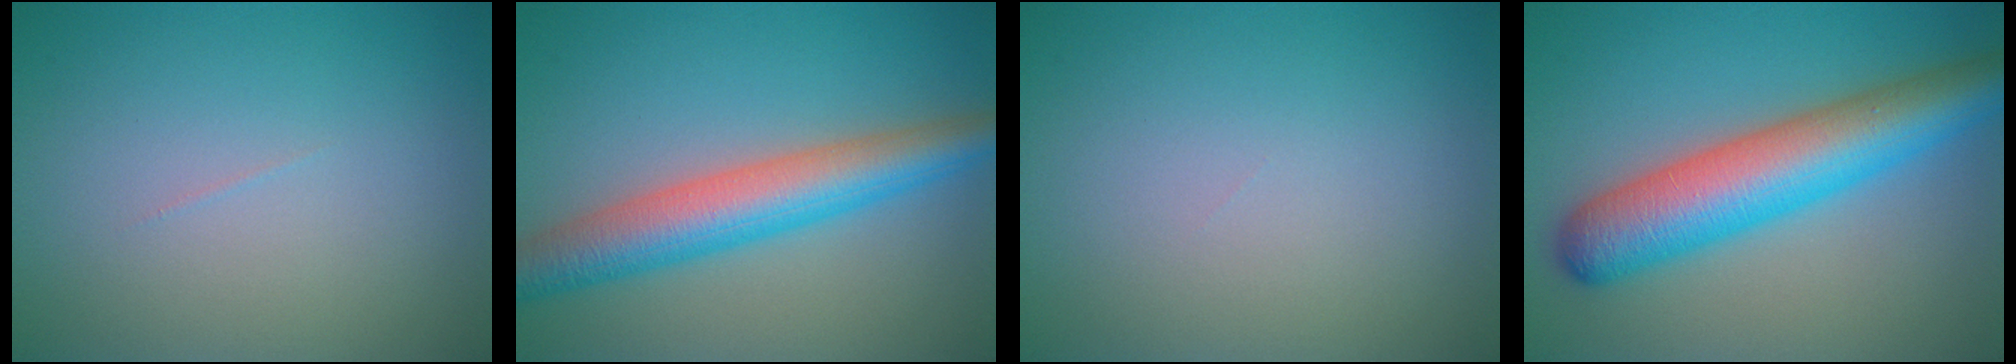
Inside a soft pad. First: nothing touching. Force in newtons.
{"total": 6.9, "press": 6.9, "slide": 0.4}
{"total": 0.0}
{"total": 9.0, "press": 9.0, "slide": 0.2}